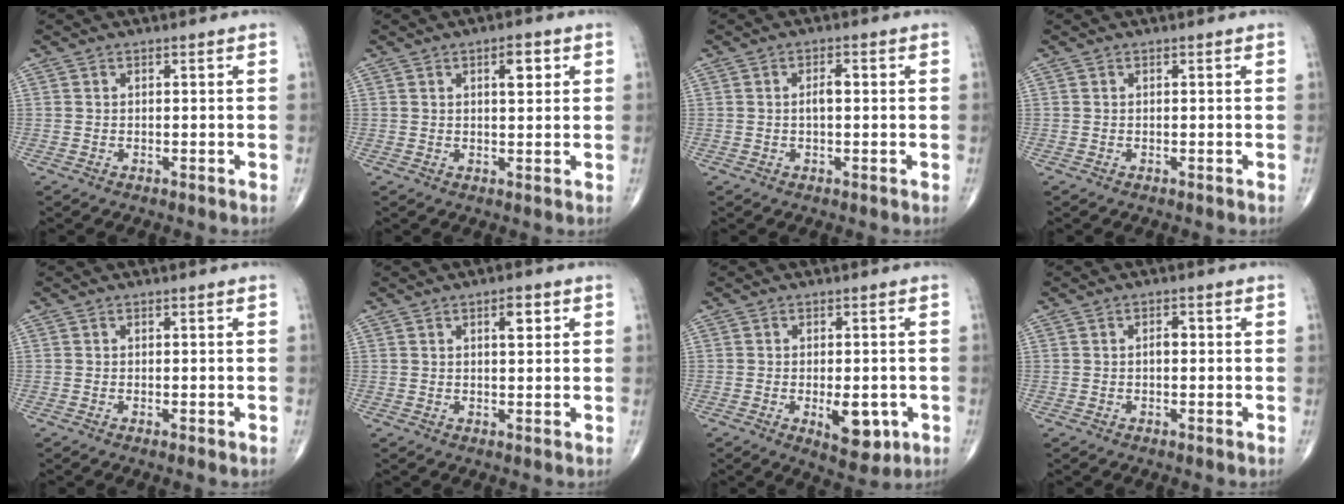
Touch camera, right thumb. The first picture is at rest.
{"total": 4.0, "force": [1.6, 1.6, 3.3], "torque": [-0.039, -0.005, 0.021]}
{"total": 2.4, "force": [0.2, 0.9, 2.2], "torque": [-0.042, 0.007, 0.002]}
{"total": 0.0}
{"total": 0.7, "force": [-0.3, 0.1, 0.6], "torque": [-0.009, -0.003, -0.003]}
{"total": 3.4, "force": [1.4, 1.3, 2.8], "torque": [-0.034, -0.004, 0.019]}
{"total": 7.4, "force": [-2.1, 3.5, 6.2], "torque": [-0.067, -0.007, -0.017]}
{"total": 1.6, "force": [0.1, 0.8, 1.4], "torque": [-0.021, 0.004, -0.001]}